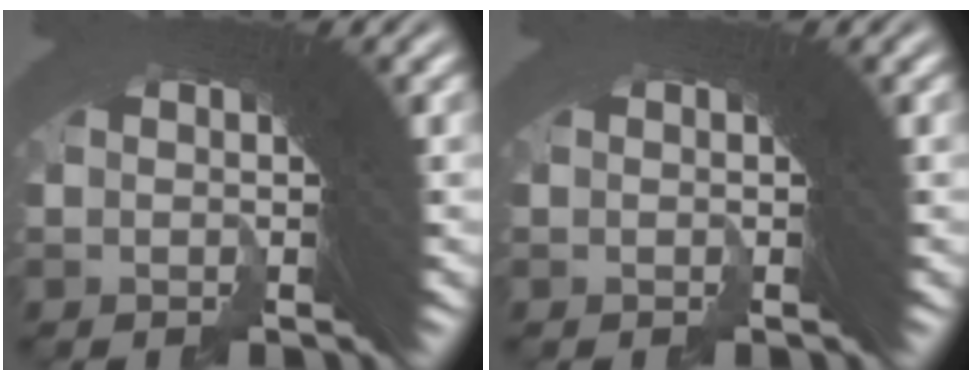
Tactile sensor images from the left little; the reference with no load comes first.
{"total": 0.0}